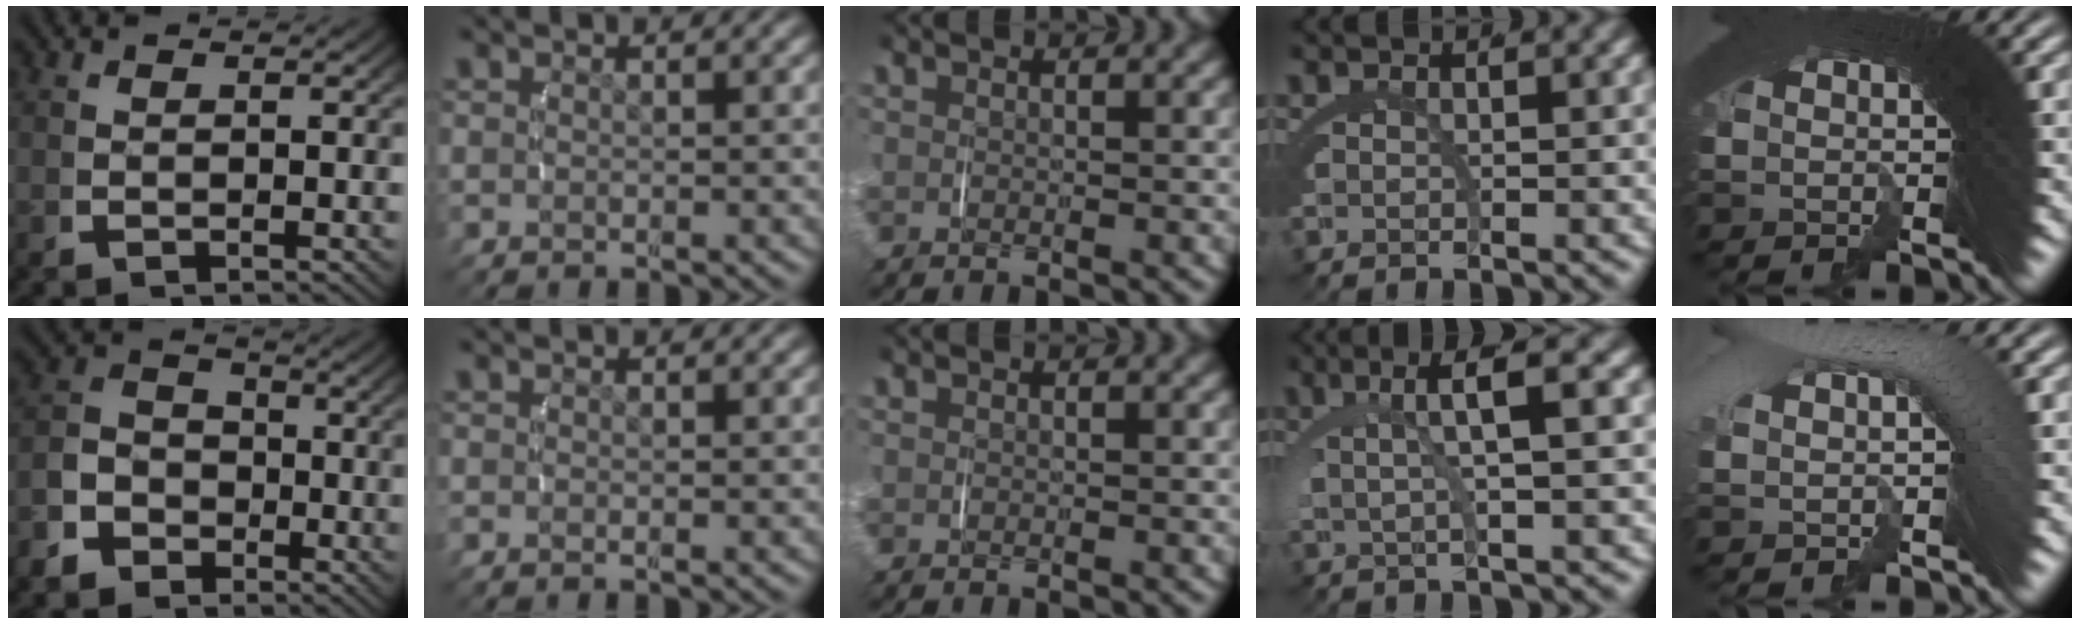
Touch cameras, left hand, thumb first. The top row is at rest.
{"thumb": {"total": 6.5, "force": [-2.1, 5.6, 2.6], "torque": [-0.032, -0.008, -0.046]}, "index": {"total": 1.3, "force": [-0.3, 1.1, 0.7], "torque": [-0.024, -0.004, -0.006]}, "ring": {"total": 5.1, "force": [2.3, 0.5, 4.6], "torque": [-0.072, 0.021, 0.030]}, "little": {"total": 3.3, "force": [1.2, 0.9, 3.0], "torque": [-0.046, 0.030, 0.016]}}